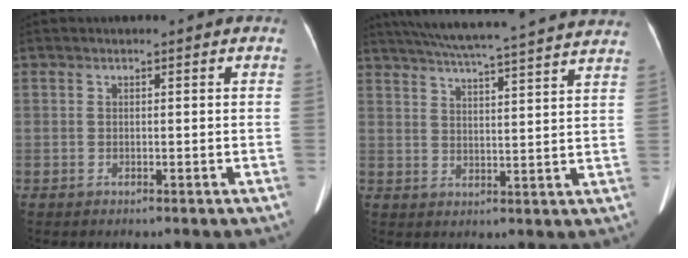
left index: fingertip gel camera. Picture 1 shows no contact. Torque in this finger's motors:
{"motor_torque": [0.35, -0.23, -0.02, 0.05]}